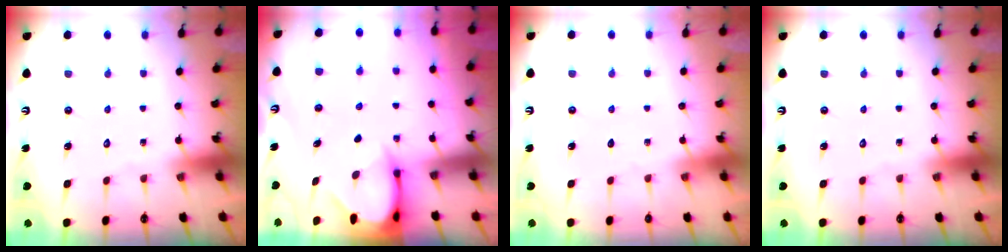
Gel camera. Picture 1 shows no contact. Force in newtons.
{"total": 3.3, "press": 3.3, "slide": 0.3}
{"total": 0.7, "press": 0.7, "slide": 0.2}
{"total": 0.0}